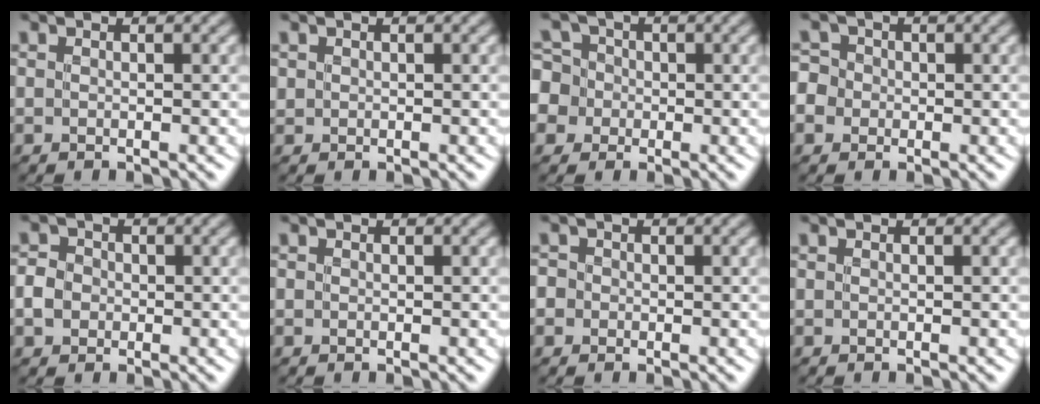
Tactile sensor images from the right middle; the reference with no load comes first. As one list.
[{"total": 0.6, "force": [0.2, 0.5, 0.0], "torque": [0.005, -0.002, 0.005]}, {"total": 7.3, "force": [-1.3, 6.8, 2.5], "torque": [-0.061, 0.026, -0.062]}, {"total": 4.2, "force": [-0.7, 3.9, 1.5], "torque": [-0.021, 0.020, -0.039]}, {"total": 2.3, "force": [-0.5, 2.1, 1.0], "torque": [-0.018, 0.001, -0.012]}, {"total": 0.0}, {"total": 1.7, "force": [0.0, 1.6, 0.5], "torque": [0.004, 0.009, -0.013]}, {"total": 0.0}]